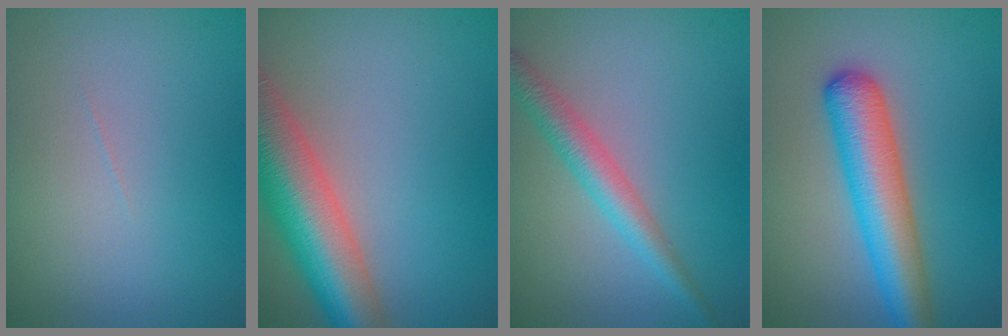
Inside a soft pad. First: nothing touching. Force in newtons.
{"total": 10.2, "press": 10.1, "slide": 0.6}
{"total": 3.2, "press": 3.2, "slide": 0.0}
{"total": 6.3, "press": 6.3, "slide": 0.2}